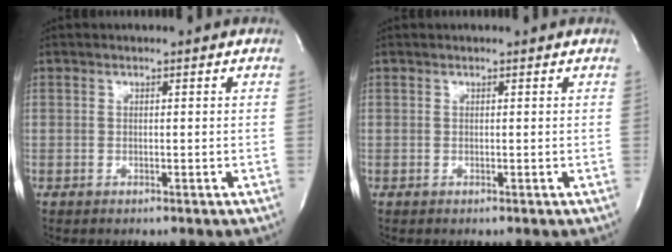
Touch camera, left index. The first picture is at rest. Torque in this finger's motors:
{"motor_torque": [0.11, 0.01, 0.03, 0.02]}